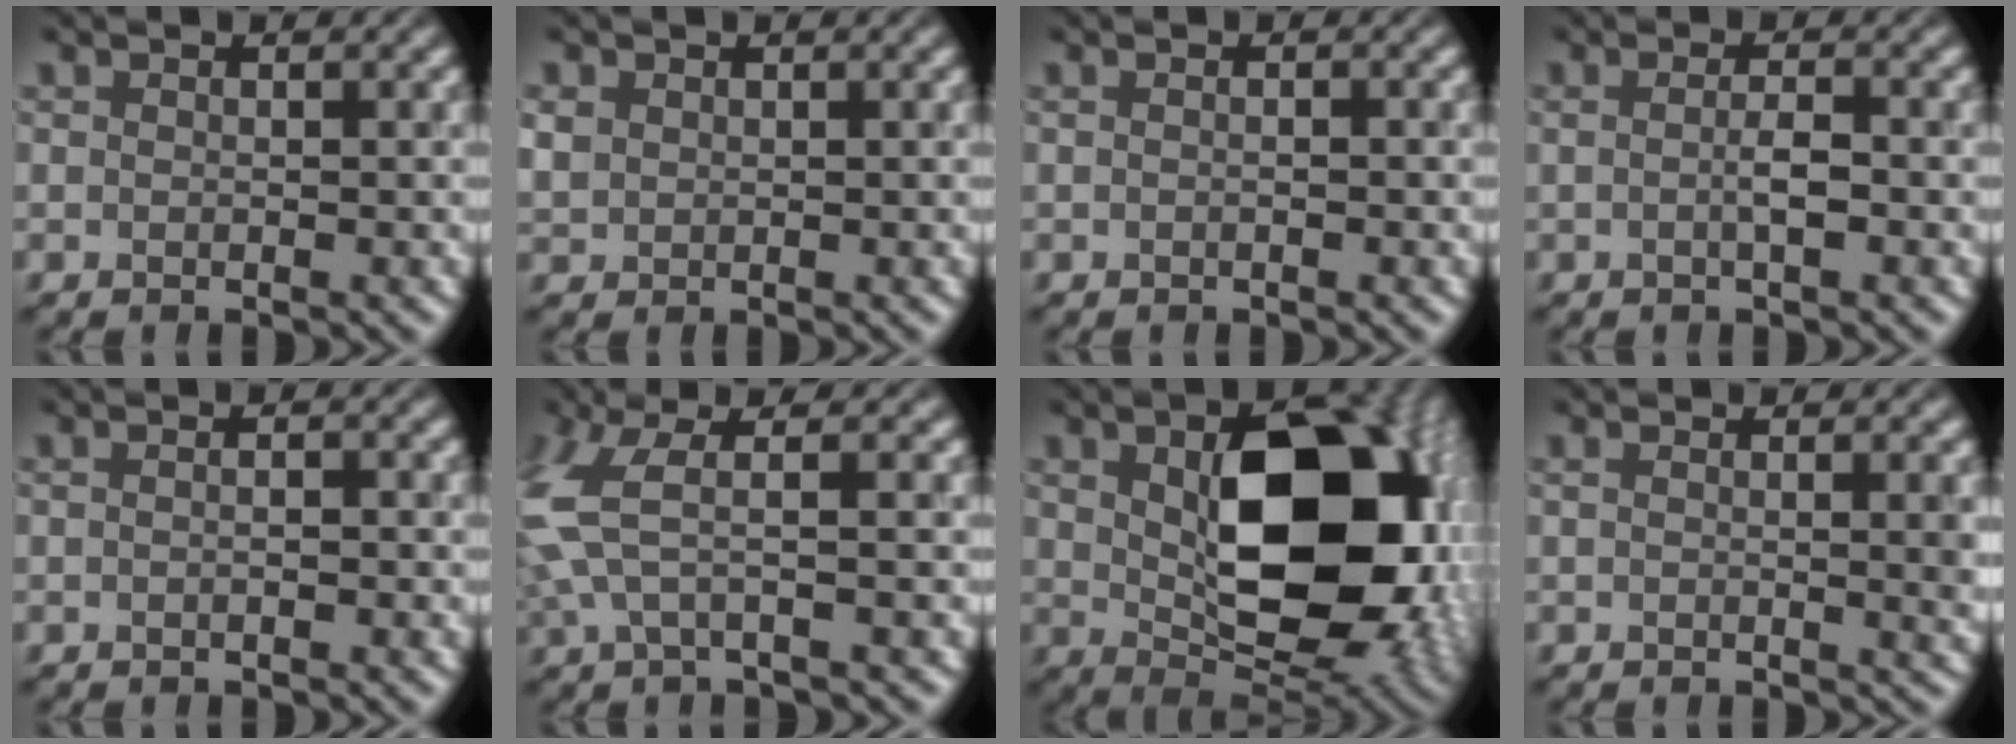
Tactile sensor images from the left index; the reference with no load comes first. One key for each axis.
{"total": 1.2, "fx": 0.4, "fy": 1.0, "fz": 0.4, "tx": -0.012, "ty": 0.001, "tz": 0.010}
{"total": 1.0, "fx": 0.1, "fy": 0.4, "fz": 0.9, "tx": -0.008, "ty": -0.001, "tz": -0.007}
{"total": 1.7, "fx": -0.2, "fy": 0.2, "fz": 1.7, "tx": -0.034, "ty": 0.001, "tz": -0.006}
{"total": 1.7, "fx": 0.2, "fy": 0.8, "fz": 1.5, "tx": -0.009, "ty": 0.008, "tz": -0.014}
{"total": 4.2, "fx": 0.7, "fy": 1.0, "fz": 4.0, "tx": -0.106, "ty": 0.003, "tz": 0.013}
{"total": 14.7, "fx": 1.5, "fy": 8.7, "fz": 11.7, "tx": -0.166, "ty": -0.011, "tz": 0.045}
{"total": 2.8, "fx": 0.3, "fy": 0.6, "fz": 2.7, "tx": -0.034, "ty": 0.000, "tz": 0.003}